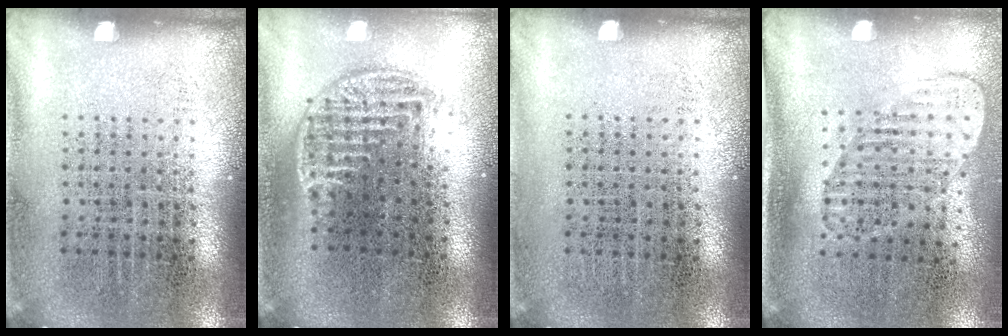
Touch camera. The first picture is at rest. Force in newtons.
{"total": 1.1, "press": 1.0, "slide": 0.5}
{"total": 0.0}
{"total": 1.4, "press": 1.1, "slide": 0.9}